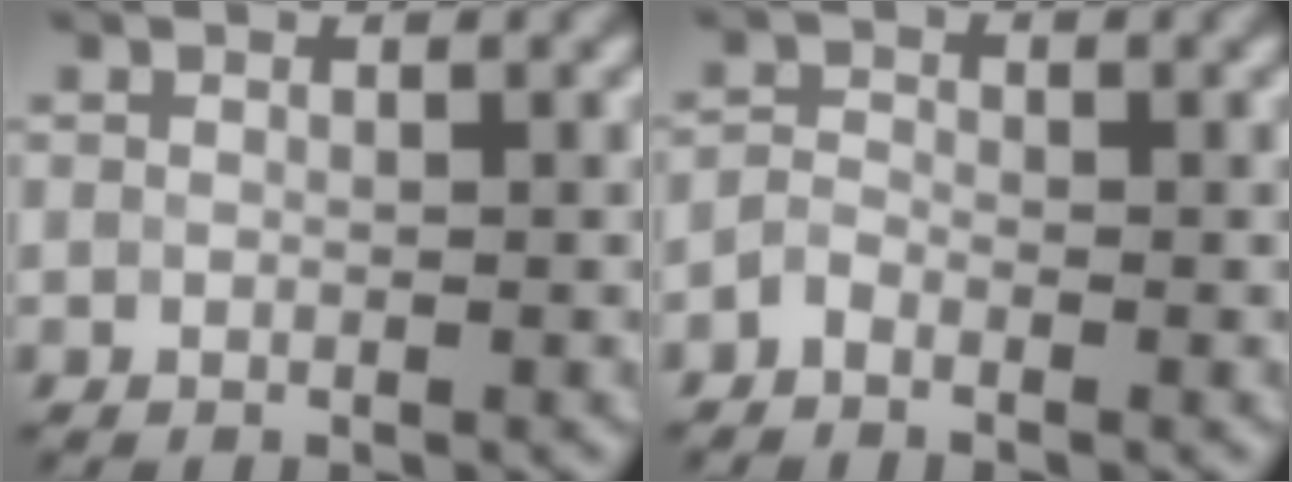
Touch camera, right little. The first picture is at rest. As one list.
[{"total": 1.2, "force": [-0.9, 0.6, 0.6], "torque": [-0.013, 0.003, -0.024]}]